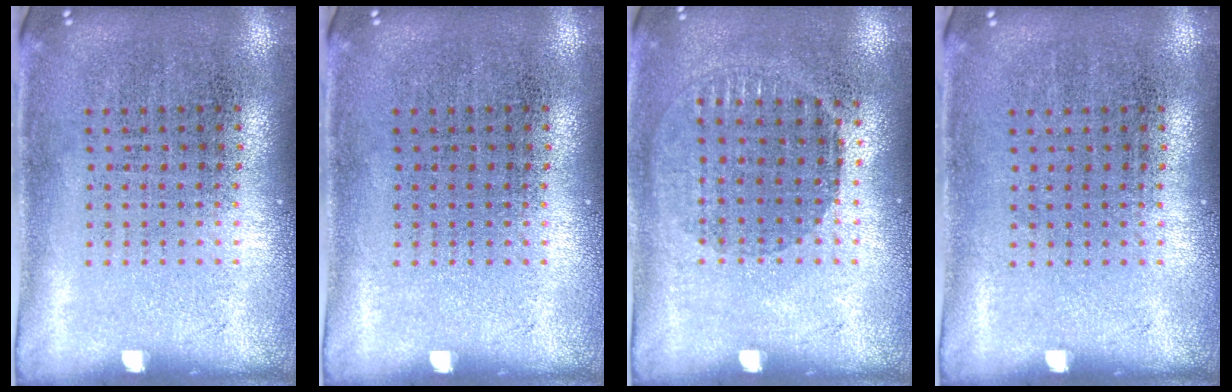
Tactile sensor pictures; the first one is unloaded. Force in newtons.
{"total": 0.0}
{"total": 0.9, "press": 0.9, "slide": 0.3}
{"total": 0.0}